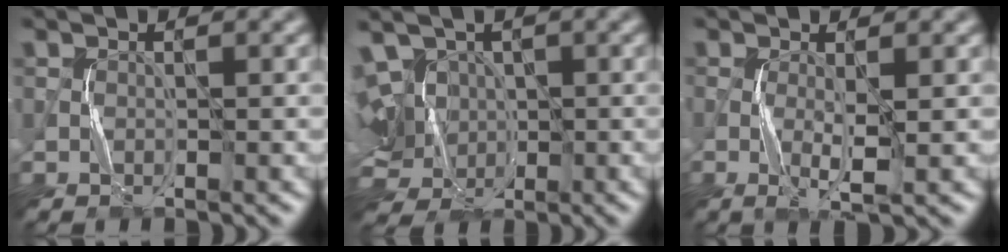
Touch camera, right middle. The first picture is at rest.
{"total": 9.9, "force": [2.0, 6.8, 6.9], "torque": [-0.133, 0.018, 0.019]}
{"total": 2.5, "force": [-0.3, 0.4, 2.5], "torque": [-0.054, -0.007, -0.004]}